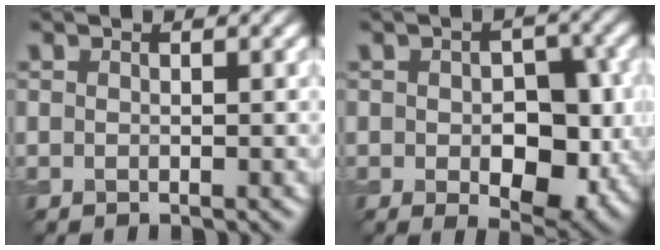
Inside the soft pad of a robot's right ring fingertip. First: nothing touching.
{"total": 6.5, "force": [-0.7, 3.7, 5.2], "torque": [-0.075, -0.005, -0.001]}